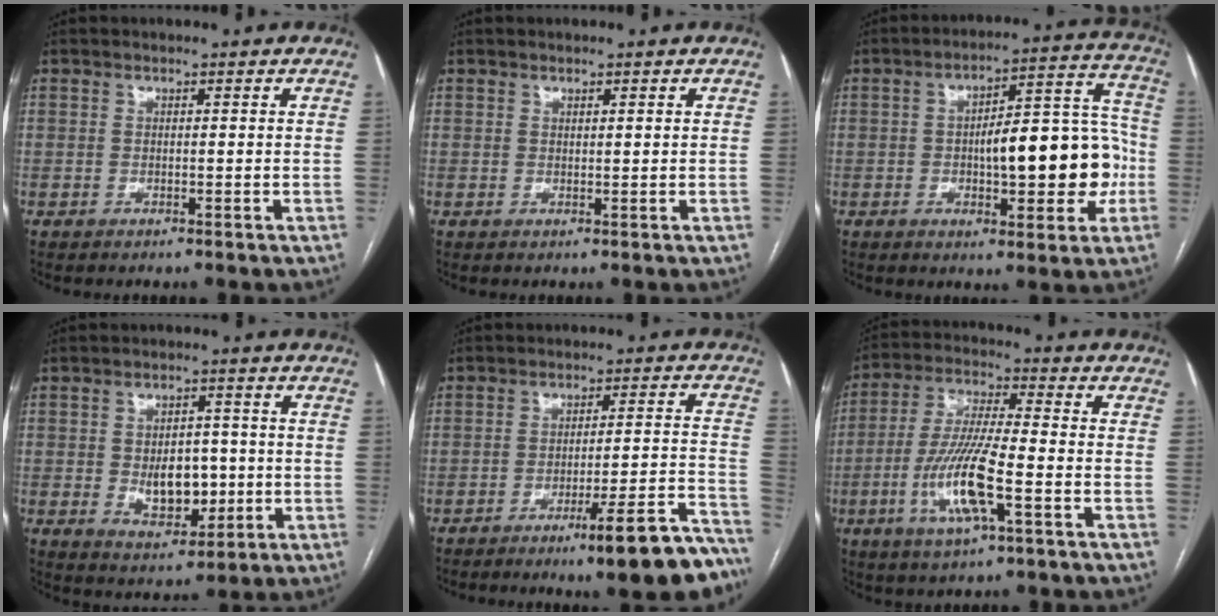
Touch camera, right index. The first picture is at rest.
{"total": 0.6, "force": [0.4, 0.1, 0.5], "torque": [-0.010, 0.000, 0.006]}
{"total": 15.4, "force": [-2.4, 5.0, 14.3], "torque": [-0.195, 0.042, -0.025]}
{"total": 7.8, "force": [-0.7, 4.7, 6.1], "torque": [-0.097, 0.001, 0.001]}
{"total": 13.6, "force": [-10.2, 0.7, 9.0], "torque": [-0.075, 0.038, -0.144]}
{"total": 12.2, "force": [-4.0, 1.5, 11.4], "torque": [-0.234, -0.009, -0.076]}